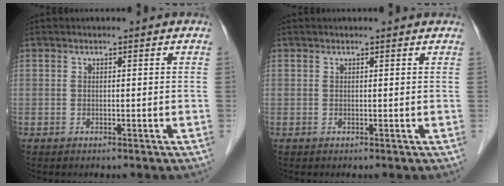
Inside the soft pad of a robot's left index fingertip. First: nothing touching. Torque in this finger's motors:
{"motor_torque": [0.19, -0.15, -0.03, -0.01]}